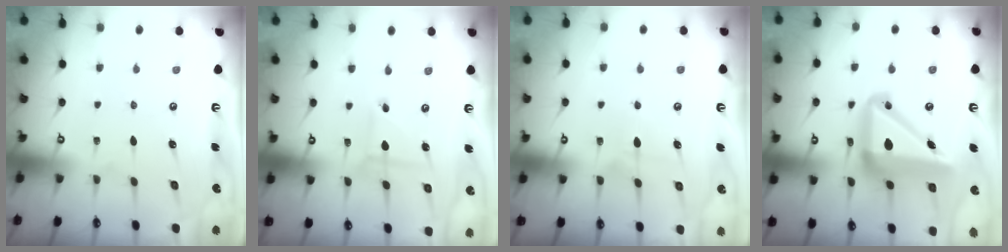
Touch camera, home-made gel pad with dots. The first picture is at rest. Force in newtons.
{"total": 1.4, "press": 1.3, "slide": 0.1}
{"total": 5.8, "press": 5.8, "slide": 0.5}
{"total": 18.7, "press": 18.5, "slide": 2.9}